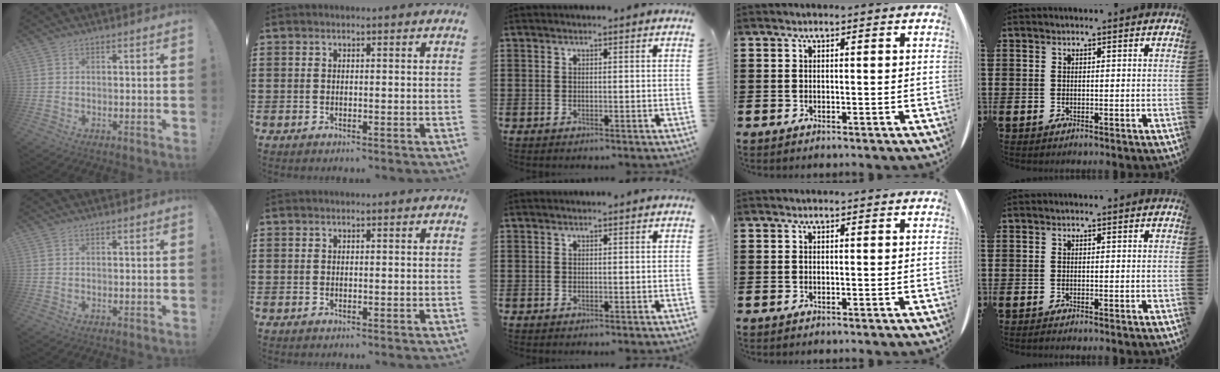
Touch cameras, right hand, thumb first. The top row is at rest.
{}